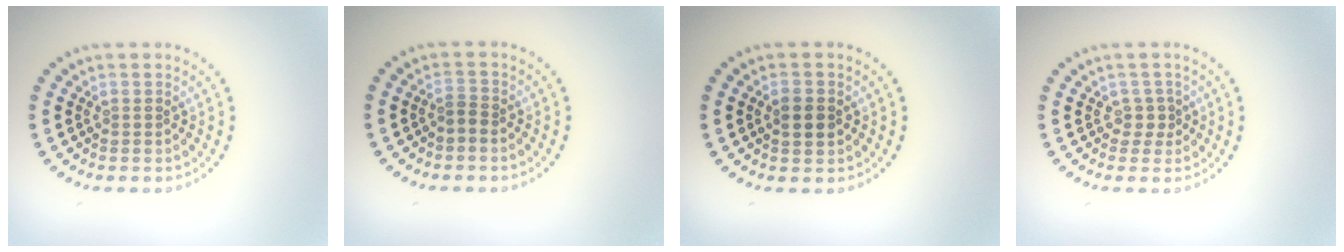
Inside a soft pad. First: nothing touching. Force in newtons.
{"total": 1.2, "press": 1.0, "slide": 0.7}
{"total": 2.2, "press": 2.2, "slide": 0.1}
{"total": 1.4, "press": 0.9, "slide": 1.0}